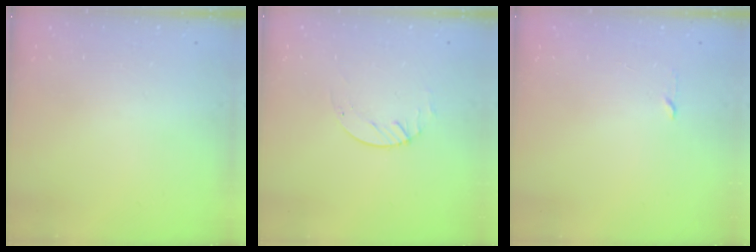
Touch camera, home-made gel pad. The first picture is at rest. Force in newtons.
{"total": 1.7, "press": 1.7, "slide": 0.2}
{"total": 2.3, "press": 2.2, "slide": 0.3}